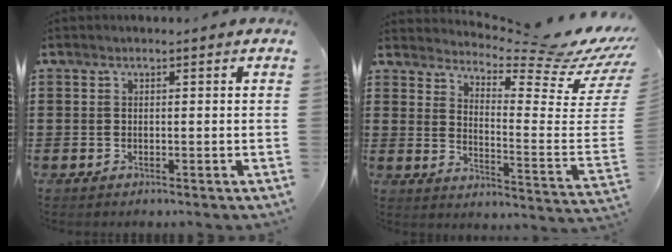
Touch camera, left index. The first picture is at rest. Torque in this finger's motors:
{"motor_torque": [2.14, 0.00, 0.09, -0.07]}